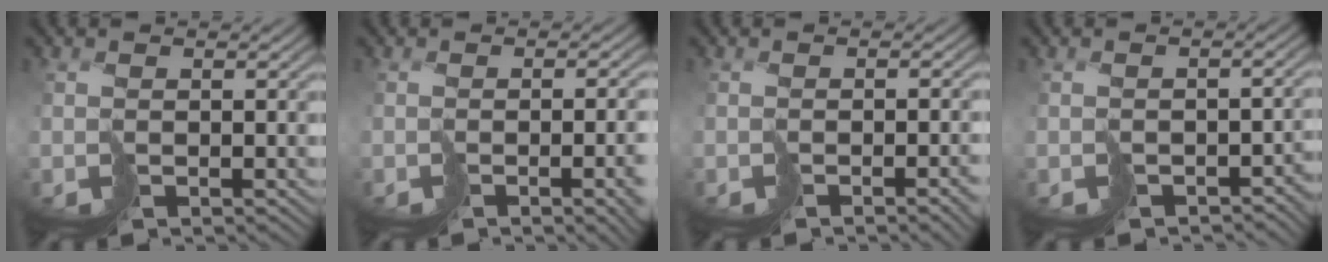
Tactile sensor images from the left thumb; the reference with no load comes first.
{"total": 5.5, "force": [-2.2, 1.5, 4.8], "torque": [-0.056, -0.020, -0.017]}
{"total": 3.3, "force": [-2.2, 1.1, 2.1], "torque": [-0.022, -0.002, -0.030]}
{"total": 5.6, "force": [-3.7, 3.1, 2.8], "torque": [-0.037, -0.018, -0.044]}